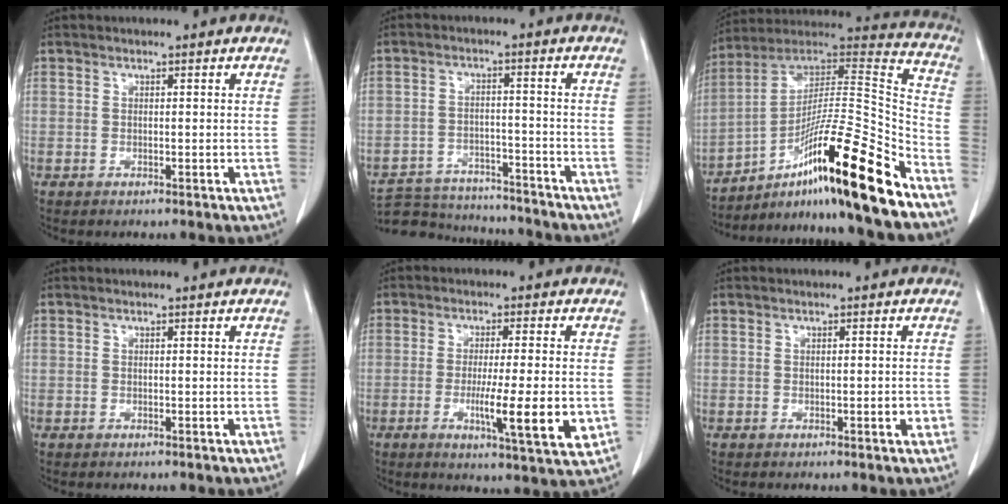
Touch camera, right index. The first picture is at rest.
{"total": 13.5, "force": [-12.9, 3.2, 2.7], "torque": [-0.043, 0.008, -0.188]}
{"total": 24.0, "force": [-14.4, 0.8, 19.2], "torque": [-0.290, 0.004, -0.243]}
{"total": 0.0}
{"total": 10.0, "force": [-2.3, 0.4, 9.7], "torque": [-0.150, -0.022, -0.038]}
{"total": 1.4, "force": [-0.4, 0.3, 1.3], "torque": [-0.018, 0.000, -0.005]}